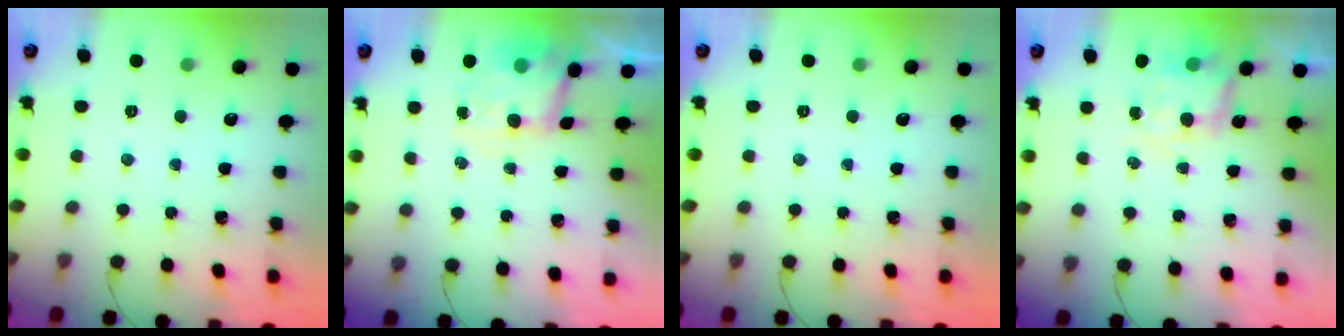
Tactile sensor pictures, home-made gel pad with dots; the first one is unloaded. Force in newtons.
{"total": 6.2, "press": 6.1, "slide": 1.4}
{"total": 0.0}
{"total": 8.5, "press": 8.4, "slide": 1.0}